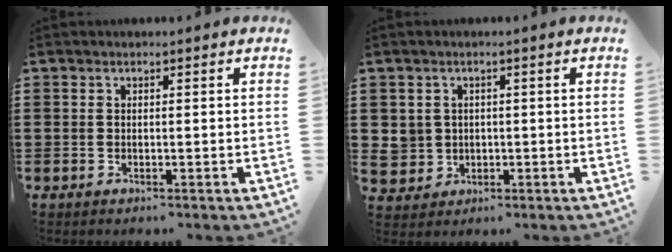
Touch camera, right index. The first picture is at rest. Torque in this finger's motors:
{"motor_torque": [0.26, 0.48, 0.12, 0.03]}